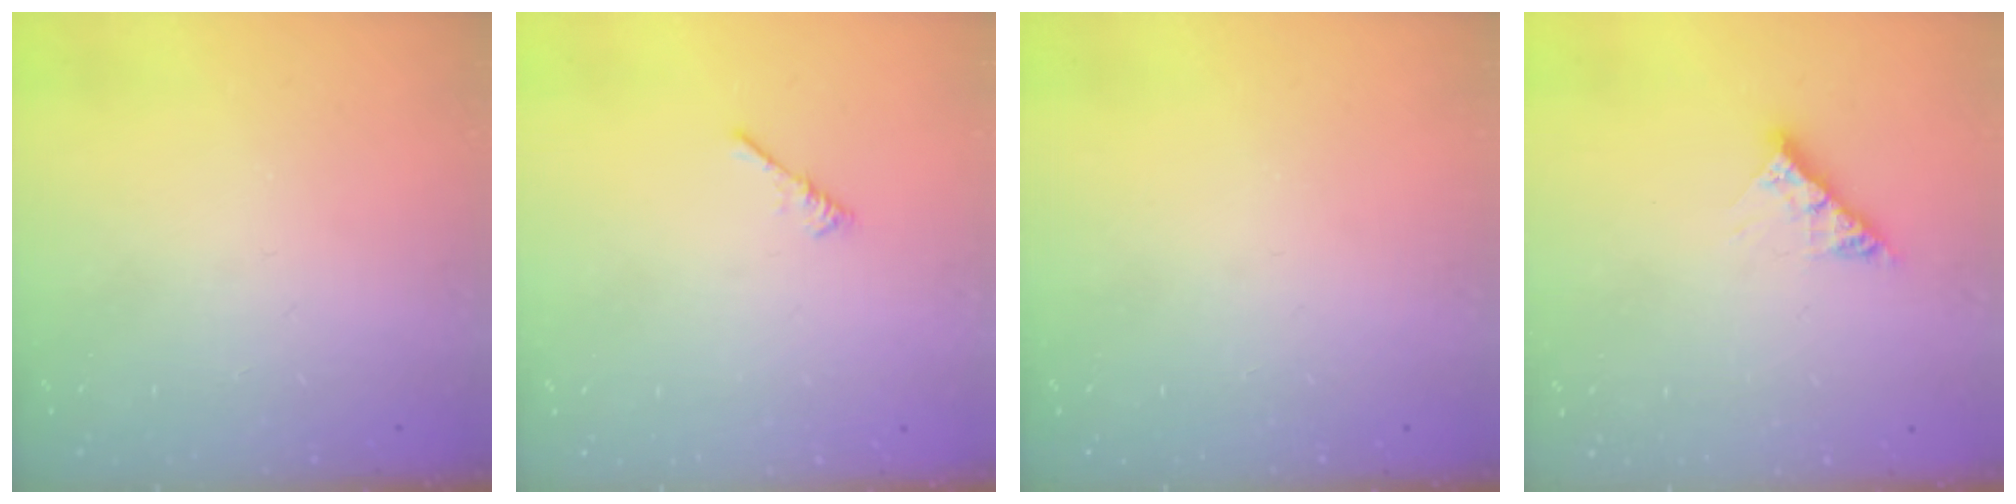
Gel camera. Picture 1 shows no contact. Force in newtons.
{"total": 0.0}
{"total": 0.0}
{"total": 7.6, "press": 7.6, "slide": 0.7}